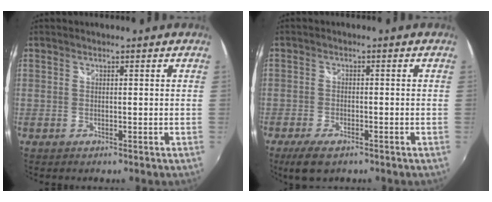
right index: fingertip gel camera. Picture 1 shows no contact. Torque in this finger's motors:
{"motor_torque": [0.45, -0.12, 0.08, 0.04]}